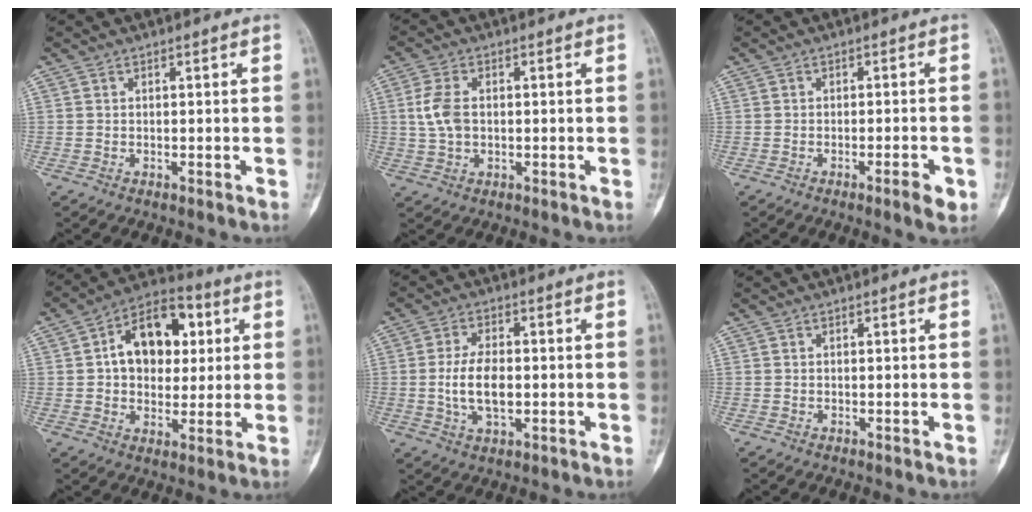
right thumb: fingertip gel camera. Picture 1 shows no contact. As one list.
[{"total": 5.8, "force": [0.3, 3.7, 4.5], "torque": [-0.099, 0.005, 0.006]}, {"total": 3.7, "force": [-1.7, 0.7, 3.2], "torque": [-0.046, 0.004, -0.025]}, {"total": 15.4, "force": [3.2, 10.4, 10.8], "torque": [-0.121, 0.015, 0.044]}, {"total": 8.0, "force": [-0.7, 4.2, 6.8], "torque": [-0.123, 0.002, -0.014]}, {"total": 0.0}]